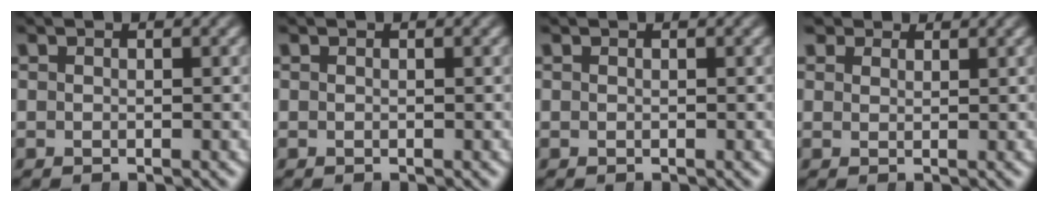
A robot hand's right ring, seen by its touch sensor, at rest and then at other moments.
{"total": 0.0}
{"total": 0.0}
{"total": 1.7, "force": [1.7, 0.0, 0.1], "torque": [0.011, -0.003, 0.035]}